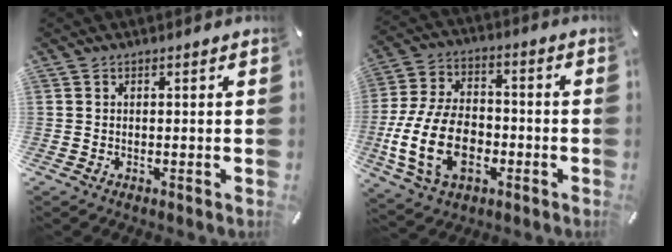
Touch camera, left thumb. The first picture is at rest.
{"total": 17.6, "force": [-4.7, 11.8, 12.3], "torque": [-0.271, 0.016, -0.080]}